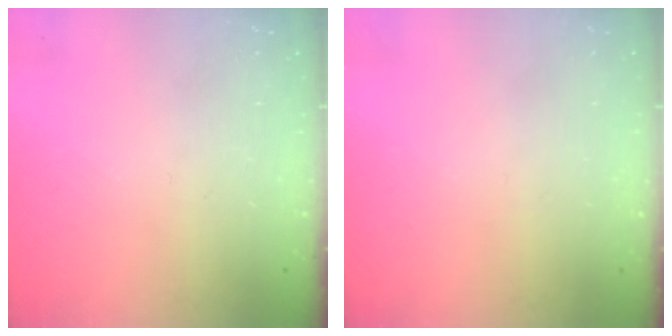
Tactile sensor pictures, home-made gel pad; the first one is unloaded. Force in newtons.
{"total": 0.0}